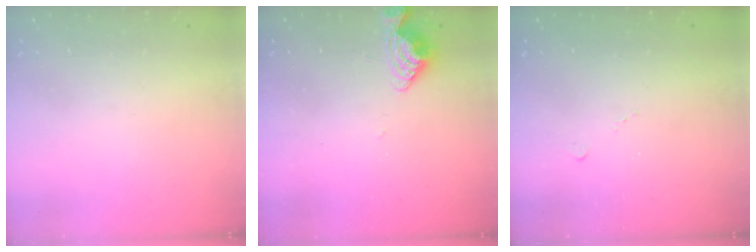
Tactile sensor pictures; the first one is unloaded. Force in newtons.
{"total": 5.8, "press": 5.8, "slide": 0.7}
{"total": 4.0, "press": 4.0, "slide": 0.6}